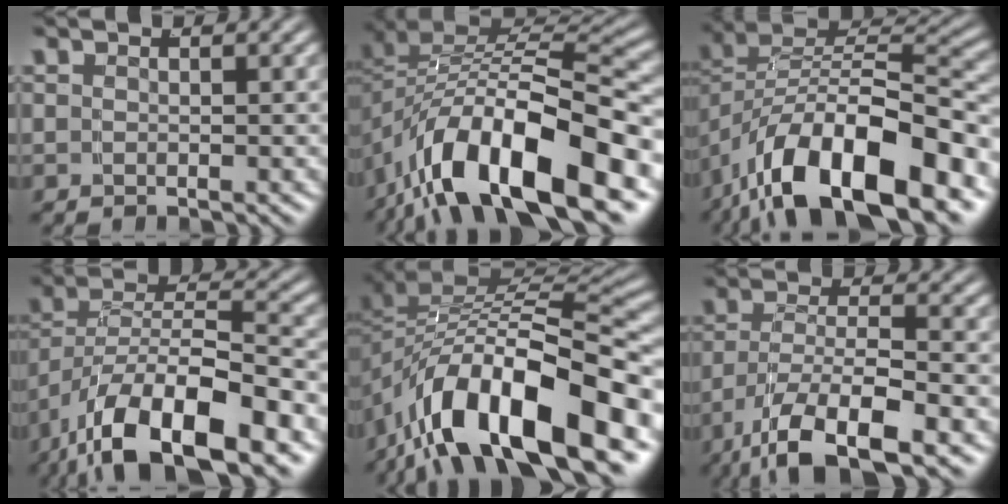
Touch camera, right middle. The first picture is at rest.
{"total": 12.1, "force": [-4.7, 5.7, 9.6], "torque": [-0.173, -0.024, -0.060]}
{"total": 13.0, "force": [-5.2, 6.8, 9.8], "torque": [-0.173, -0.027, -0.061]}
{"total": 10.8, "force": [-5.4, 5.1, 7.9], "torque": [-0.151, -0.033, -0.066]}
{"total": 13.3, "force": [-5.4, 6.3, 10.4], "torque": [-0.178, -0.021, -0.071]}
{"total": 9.1, "force": [-5.5, 3.8, 6.2], "torque": [-0.127, -0.047, -0.062]}